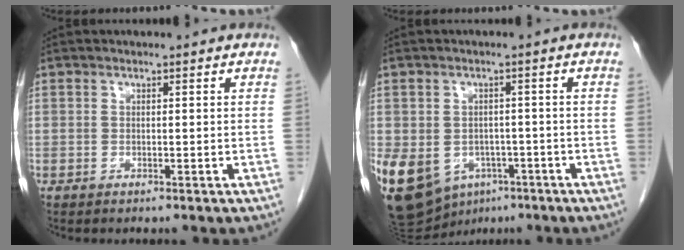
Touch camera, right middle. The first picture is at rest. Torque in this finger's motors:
{"motor_torque": [0.75, 0.20, 1.05, 0.21]}